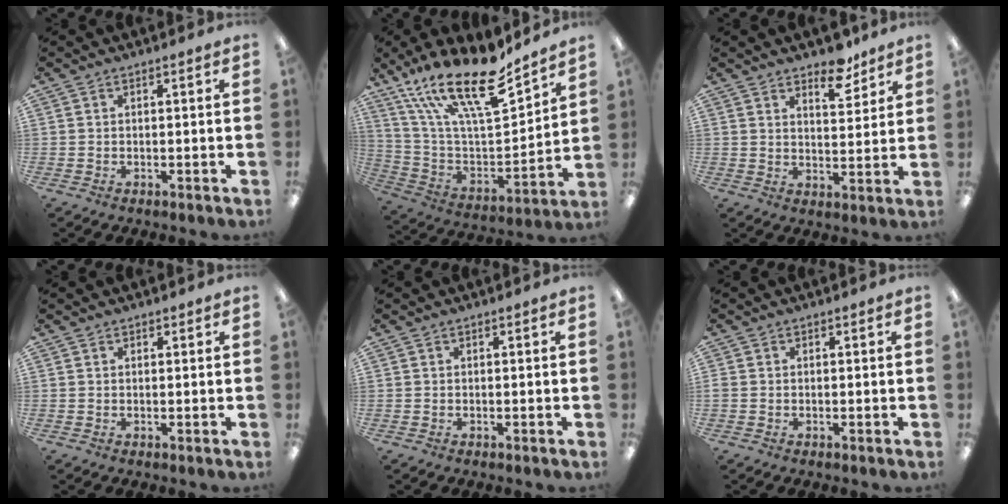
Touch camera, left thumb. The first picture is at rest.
{"total": 22.8, "force": [16.4, 6.5, 14.4], "torque": [-0.271, -0.112, 0.281]}
{"total": 7.3, "force": [6.0, 3.0, 2.9], "torque": [-0.015, -0.041, 0.101]}
{"total": 0.7, "force": [0.5, 0.5, 0.0], "torque": [-0.001, 0.002, 0.009]}
{"total": 0.0}
{"total": 0.6, "force": [-0.1, 0.6, 0.2], "torque": [-0.001, 0.004, -0.003]}